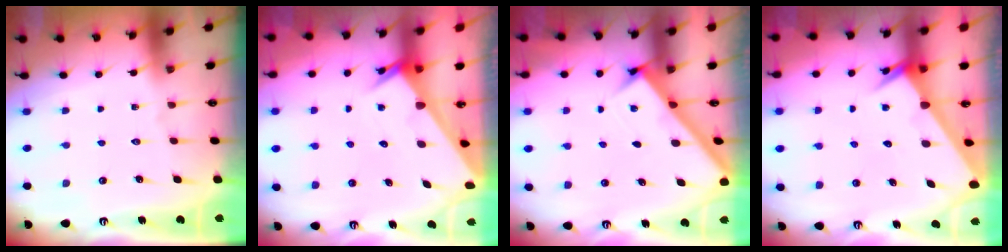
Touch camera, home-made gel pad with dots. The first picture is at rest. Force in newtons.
{"total": 2.1, "press": 2.1, "slide": 0.1}
{"total": 2.8, "press": 2.8, "slide": 0.4}
{"total": 2.5, "press": 2.5, "slide": 0.1}